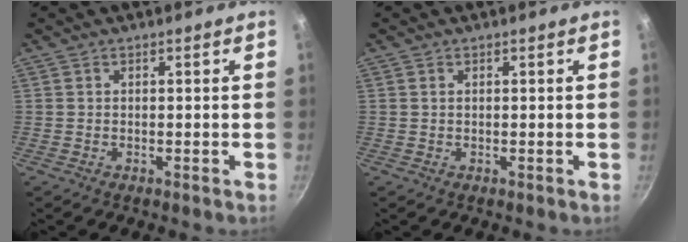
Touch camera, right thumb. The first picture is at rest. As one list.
[{"total": 0.5, "force": [0.2, 0.3, 0.3], "torque": [-0.007, 0.000, 0.004]}]